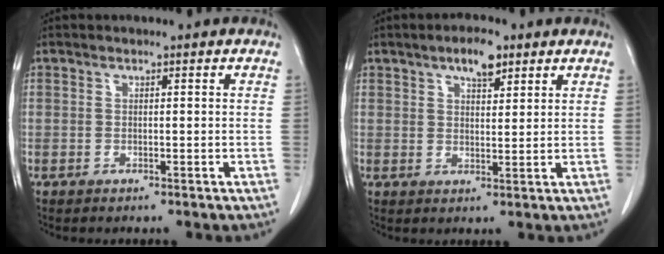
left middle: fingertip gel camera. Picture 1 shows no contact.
{"total": 4.8, "force": [3.1, 1.6, 3.3], "torque": [-0.056, 0.004, 0.049]}